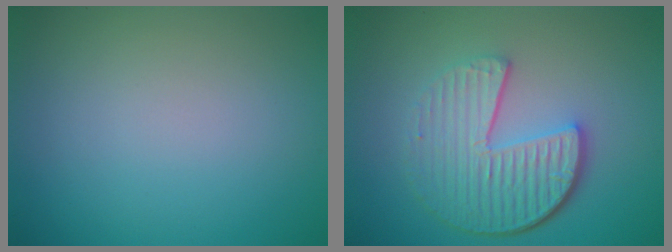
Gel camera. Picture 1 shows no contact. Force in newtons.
{"total": 6.3, "press": 4.4, "slide": 4.4}